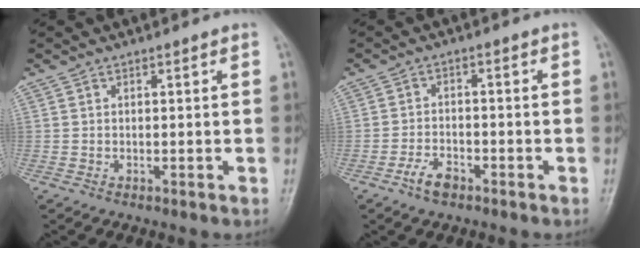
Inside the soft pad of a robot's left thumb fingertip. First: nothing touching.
{"total": 3.8, "force": [-2.6, 2.0, 2.0], "torque": [-0.036, 0.017, -0.049]}